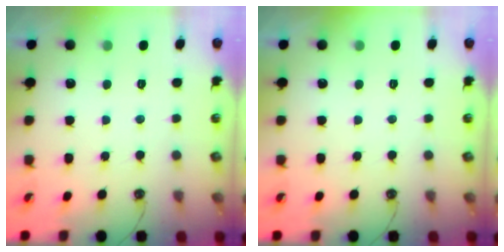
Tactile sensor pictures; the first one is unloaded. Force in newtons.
{"total": 0.0}